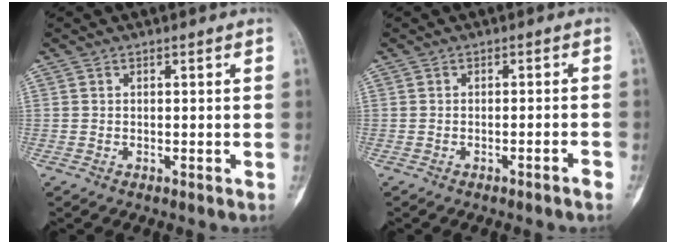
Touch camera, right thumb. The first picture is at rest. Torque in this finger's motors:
{"motor_torque": [-0.22, 0.02, -0.24, -0.34, -0.08]}